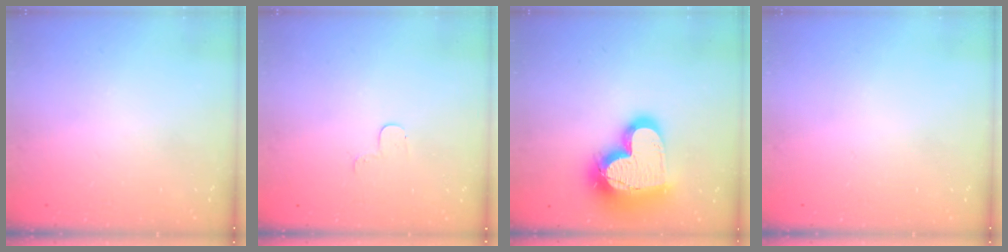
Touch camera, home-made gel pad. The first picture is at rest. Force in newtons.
{"total": 3.4, "press": 3.4, "slide": 0.4}
{"total": 23.1, "press": 23.0, "slide": 1.8}
{"total": 0.0}